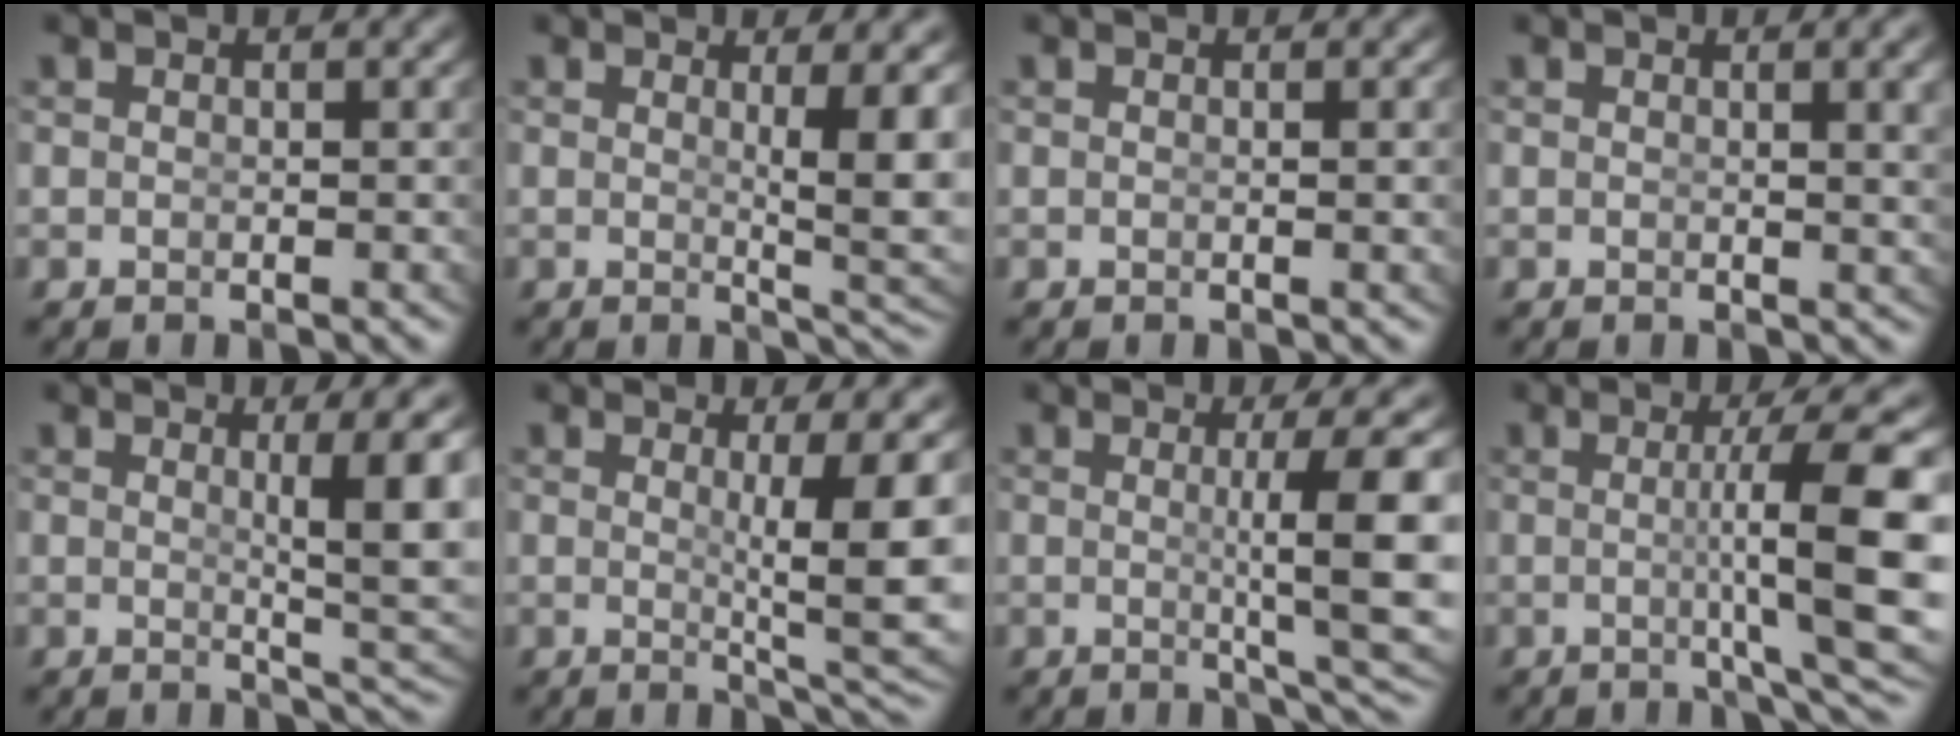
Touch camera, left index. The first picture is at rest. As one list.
[{"total": 4.6, "force": [0.8, 0.3, 4.6], "torque": [-0.057, -0.014, 0.019]}, {"total": 0.0}, {"total": 1.7, "force": [0.7, -0.2, 1.5], "torque": [-0.011, -0.002, 0.011]}, {"total": 5.4, "force": [0.9, 0.7, 5.3], "torque": [-0.063, -0.011, 0.022]}, {"total": 7.0, "force": [0.4, 1.4, 6.8], "torque": [-0.086, -0.025, 0.021]}, {"total": 6.8, "force": [0.2, 0.5, 6.8], "torque": [-0.090, -0.006, 0.009]}, {"total": 8.1, "force": [-0.2, 0.8, 8.0], "torque": [-0.111, -0.008, 0.004]}]